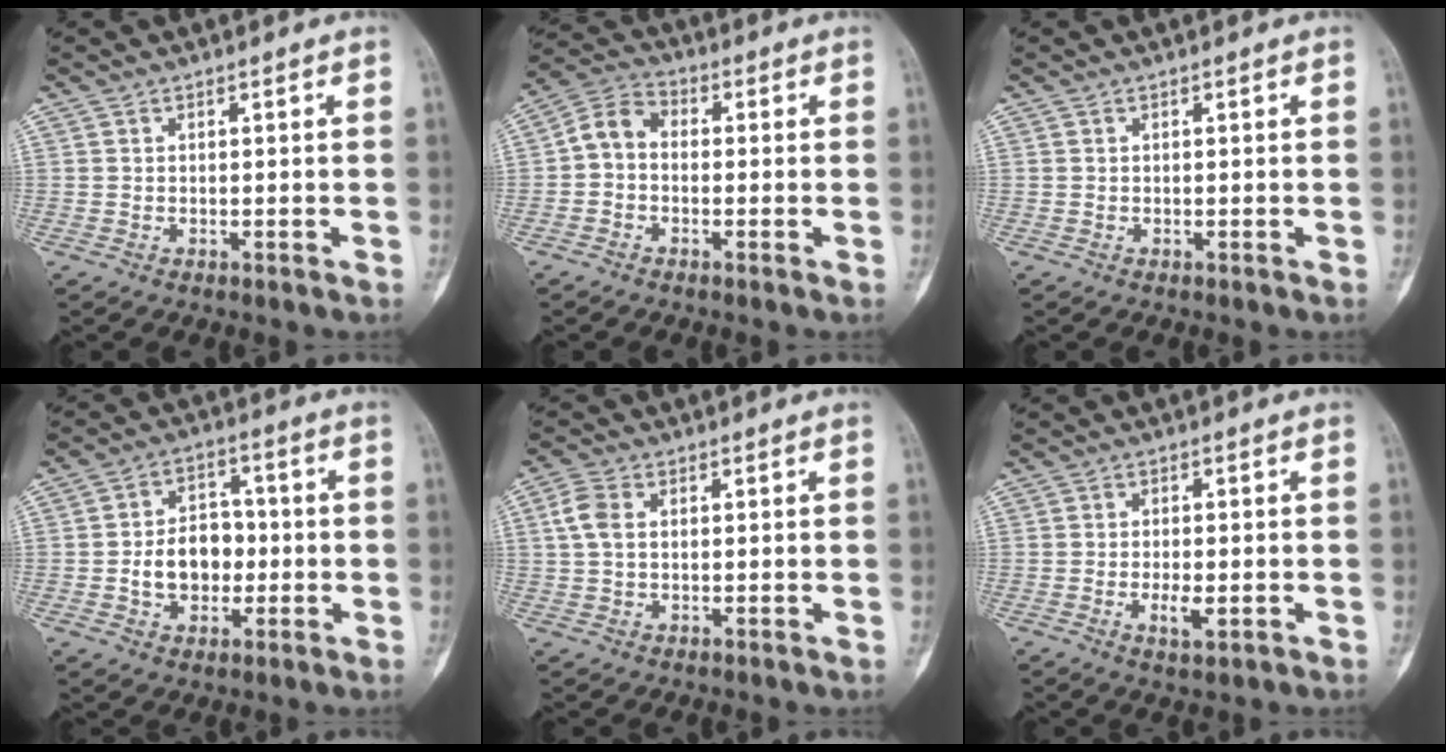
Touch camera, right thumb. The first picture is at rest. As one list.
[{"total": 5.9, "force": [-0.5, 4.5, 3.9], "torque": [-0.060, 0.022, -0.028]}, {"total": 0.0}, {"total": 9.6, "force": [-1.3, 7.2, 6.1], "torque": [-0.071, 0.023, -0.023]}, {"total": 4.5, "force": [0.9, 3.0, 3.2], "torque": [-0.073, 0.010, 0.014]}, {"total": 3.8, "force": [-1.1, 1.6, 3.3], "torque": [-0.056, -0.002, -0.016]}]